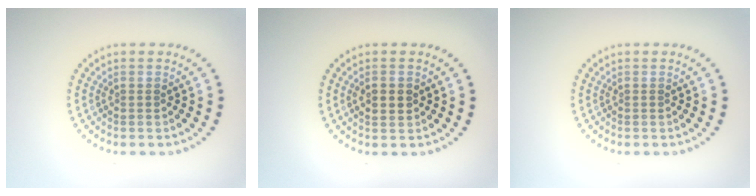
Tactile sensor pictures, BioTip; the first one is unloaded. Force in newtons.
{"total": 1.8, "press": 1.8, "slide": 0.3}
{"total": 0.0}